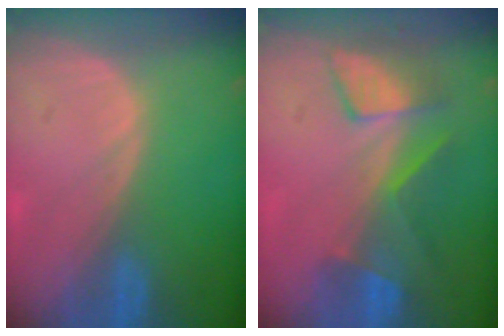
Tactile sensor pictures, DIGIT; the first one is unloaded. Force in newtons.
{"total": 7.5, "press": 6.9, "slide": 3.0}